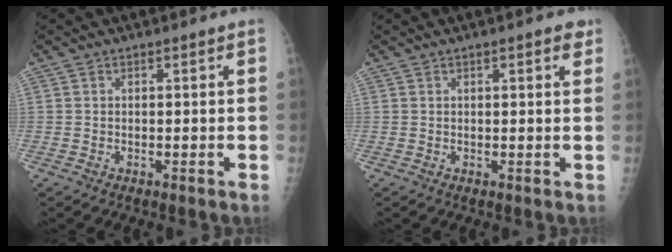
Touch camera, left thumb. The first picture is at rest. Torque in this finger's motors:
{"motor_torque": [0.02, -0.01, -0.16, -0.10, 0.04]}